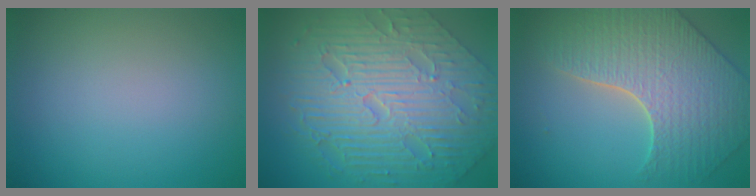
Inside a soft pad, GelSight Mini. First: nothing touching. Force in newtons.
{"total": 11.3, "press": 7.6, "slide": 8.4}
{"total": 6.4, "press": 5.7, "slide": 3.1}